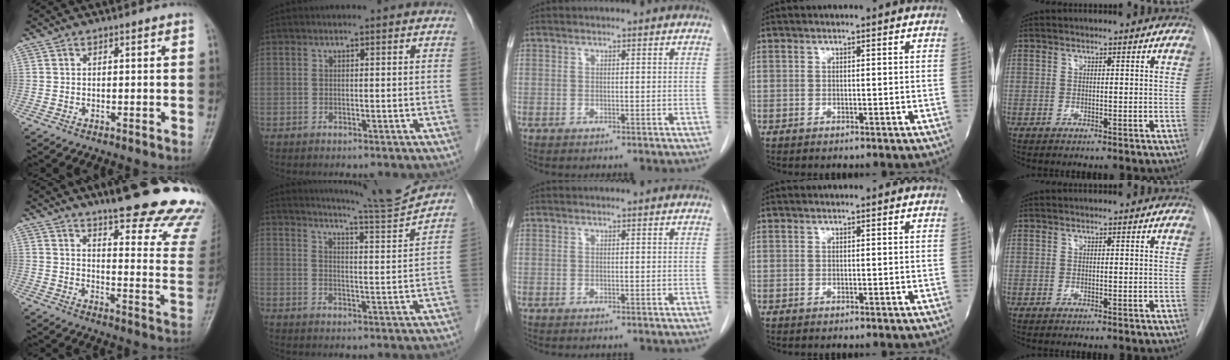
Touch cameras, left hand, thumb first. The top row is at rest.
{"thumb": {"total": 27.4, "force": [21.2, 5.7, 16.4], "torque": [-0.173, -0.131, 0.254]}, "index": {"total": 9.7, "force": [9.3, -2.4, 1.5], "torque": [-0.037, -0.034, 0.140]}}